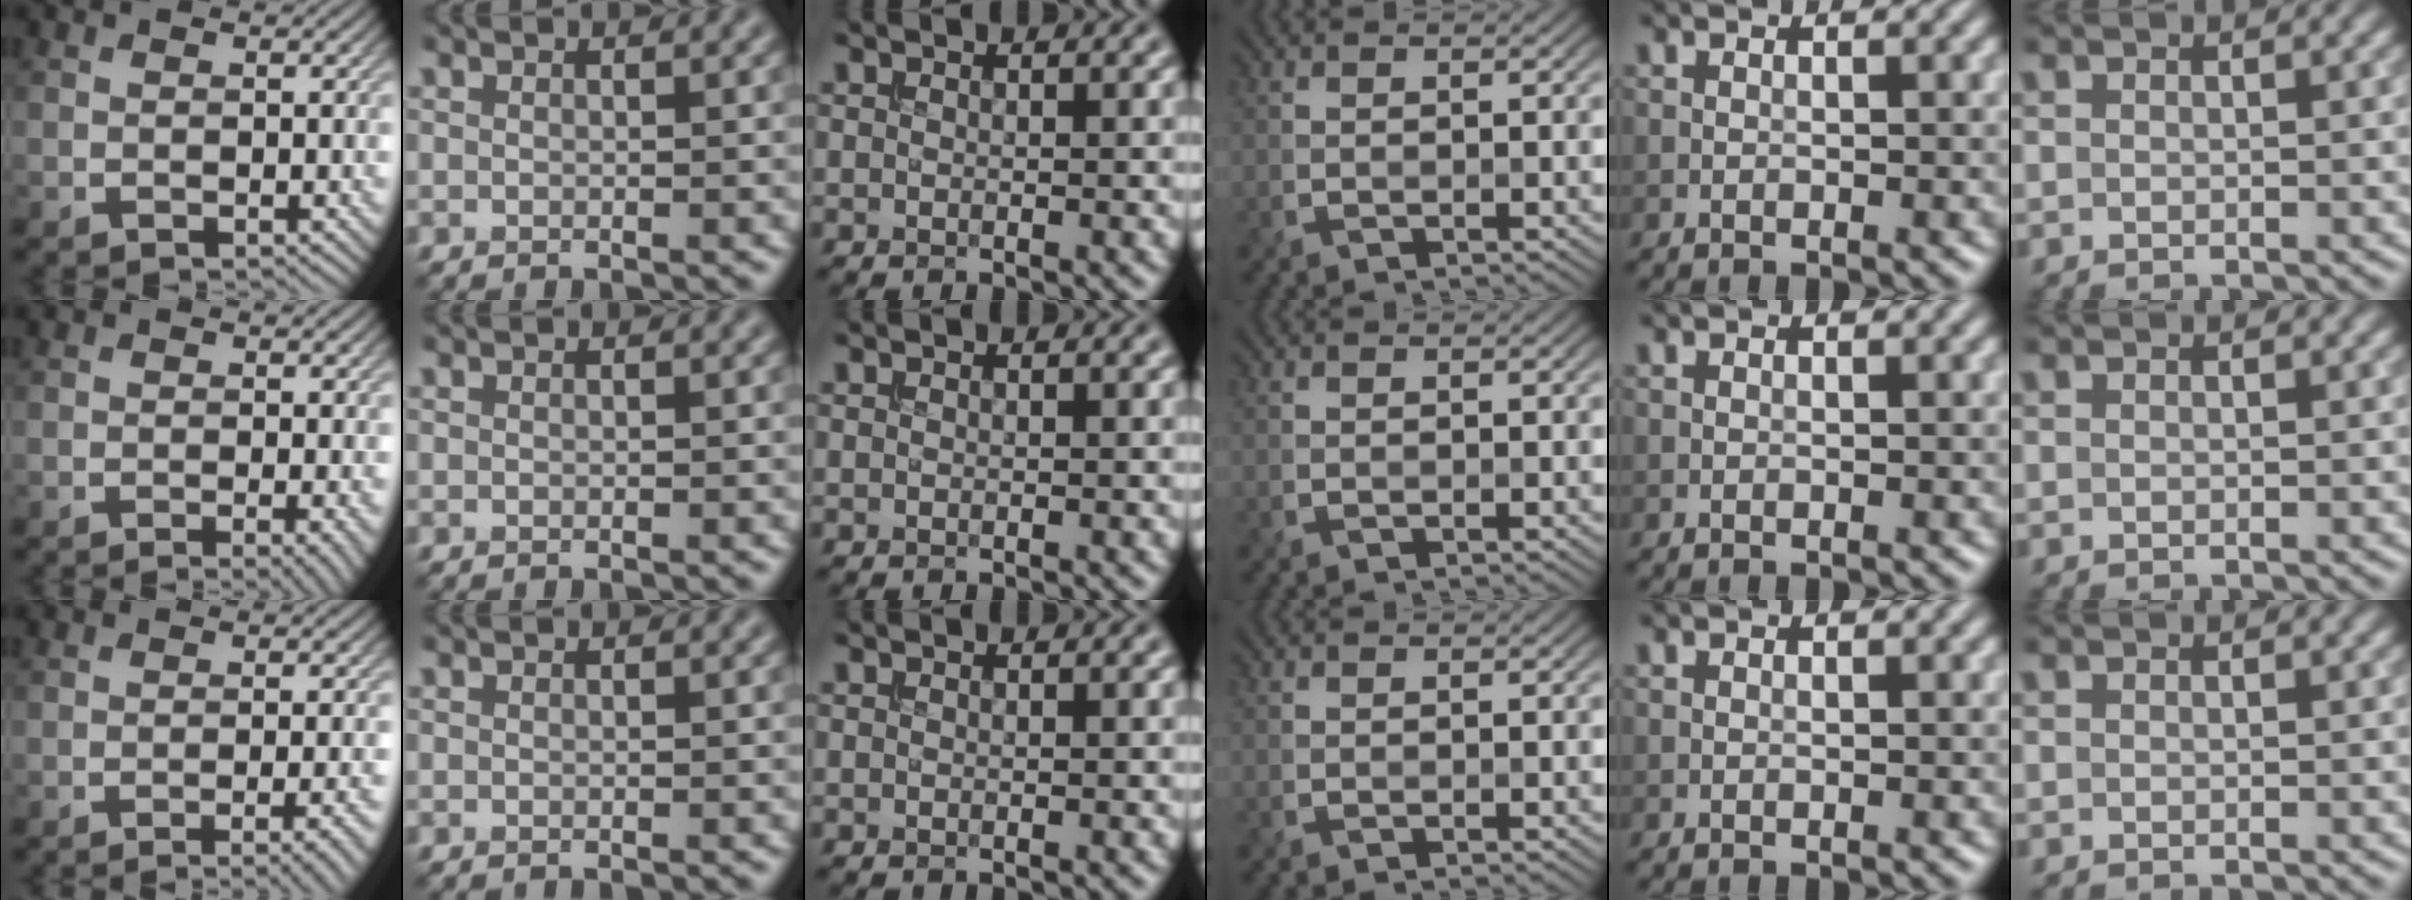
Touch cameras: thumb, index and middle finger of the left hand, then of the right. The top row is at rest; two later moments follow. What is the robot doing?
{"motion": "insert", "object": "bucket"}